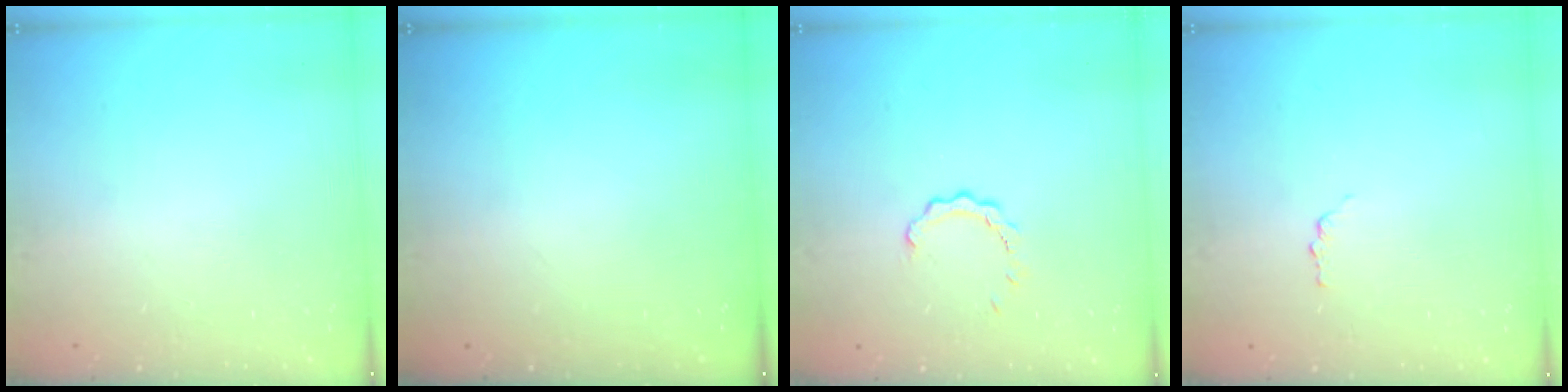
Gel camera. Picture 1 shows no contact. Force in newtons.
{"total": 0.0}
{"total": 2.7, "press": 2.7, "slide": 0.3}
{"total": 0.8, "press": 0.8, "slide": 0.1}